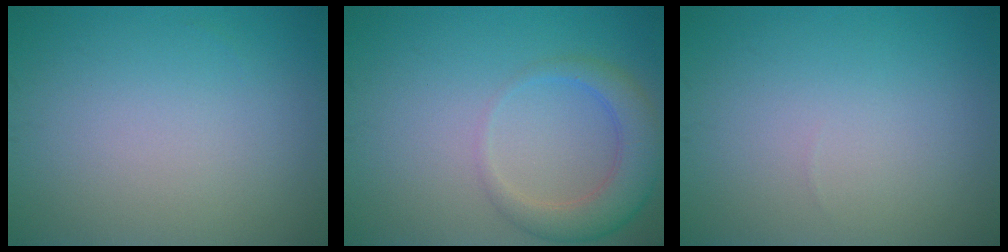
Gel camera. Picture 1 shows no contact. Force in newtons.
{"total": 4.3, "press": 4.3, "slide": 0.3}
{"total": 0.0}